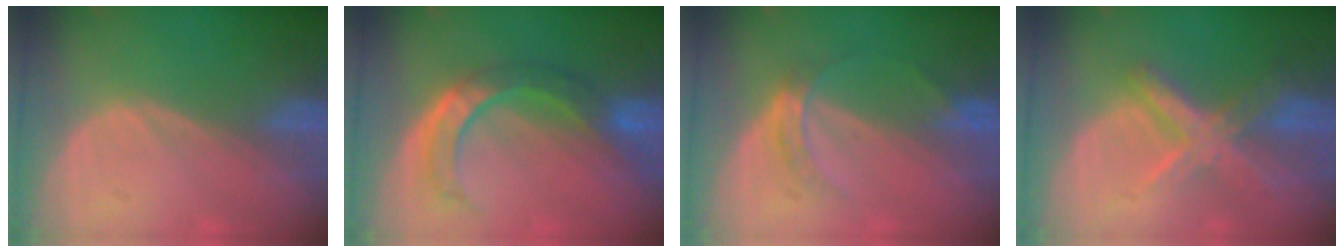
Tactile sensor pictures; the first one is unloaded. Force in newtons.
{"total": 7.4, "press": 7.0, "slide": 2.4}
{"total": 3.5, "press": 3.2, "slide": 1.5}
{"total": 7.3, "press": 6.2, "slide": 3.8}